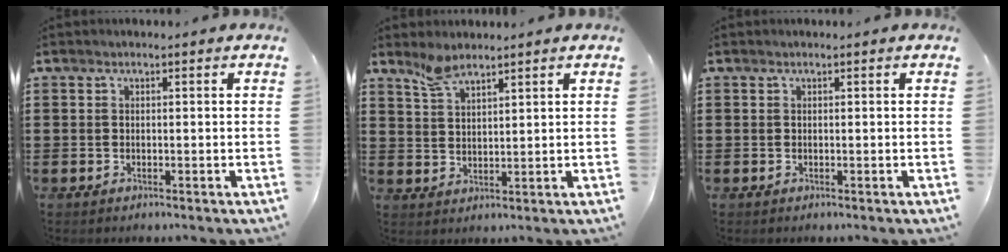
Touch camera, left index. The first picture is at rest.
{"total": 3.6, "force": [3.1, 0.9, 1.6], "torque": [-0.041, -0.001, 0.059]}
{"total": 0.0}